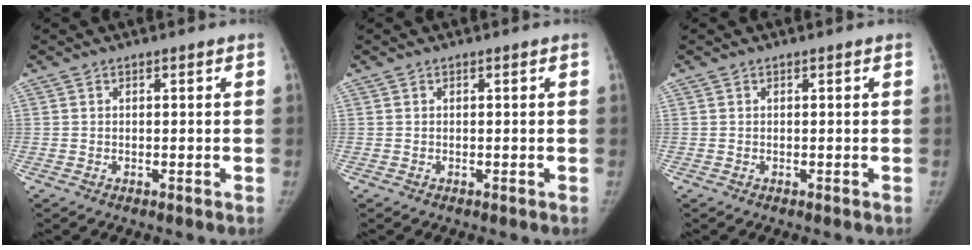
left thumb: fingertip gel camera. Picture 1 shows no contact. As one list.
[{"total": 0.0}, {"total": 0.0}]